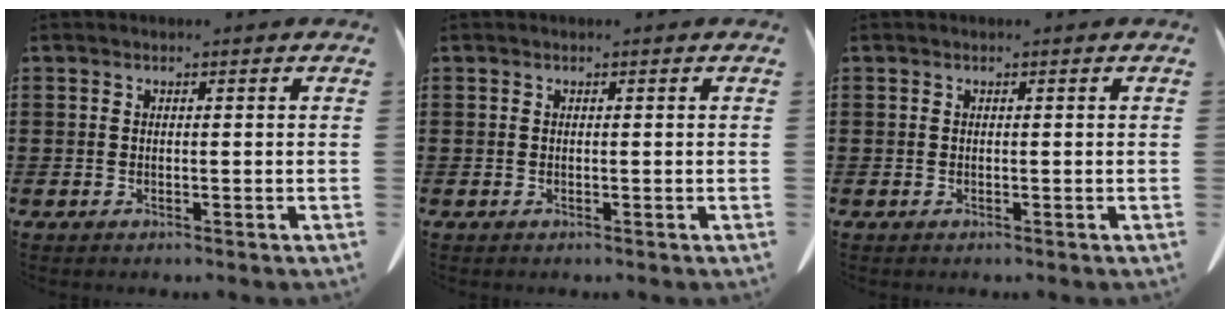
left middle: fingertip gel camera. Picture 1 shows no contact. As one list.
[{"total": 0.0}, {"total": 0.0}]